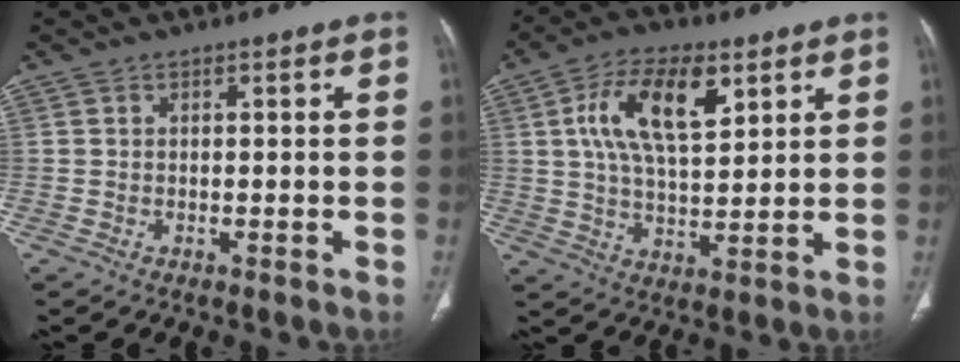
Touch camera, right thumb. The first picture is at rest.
{"total": 14.0, "force": [5.2, 6.8, 11.1], "torque": [-0.187, -0.006, 0.092]}